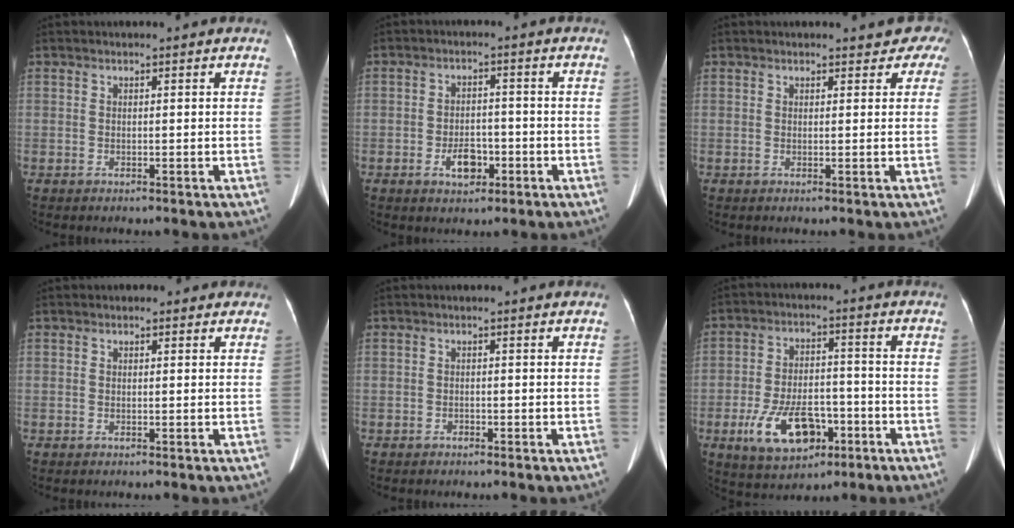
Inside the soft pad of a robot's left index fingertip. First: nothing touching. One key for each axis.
{"total": 4.5, "fx": -2.1, "fy": 2.6, "fz": 3.0, "tx": -0.051, "ty": 0.004, "tz": -0.031}
{"total": 4.2, "fx": 3.0, "fy": 2.4, "fz": 1.5, "tx": 0.009, "ty": 0.005, "tz": 0.021}
{"total": 0.8, "fx": 0.3, "fy": 0.8, "fz": 0.2, "tx": 0.000, "ty": 0.003, "tz": -0.003}
{"total": 0.8, "fx": -0.7, "fy": 0.4, "fz": 0.1, "tx": -0.001, "ty": 0.001, "tz": -0.012}
{"total": 11.2, "fx": -5.0, "fy": 5.9, "fz": 8.1, "tx": -0.158, "ty": 0.004, "tz": -0.076}